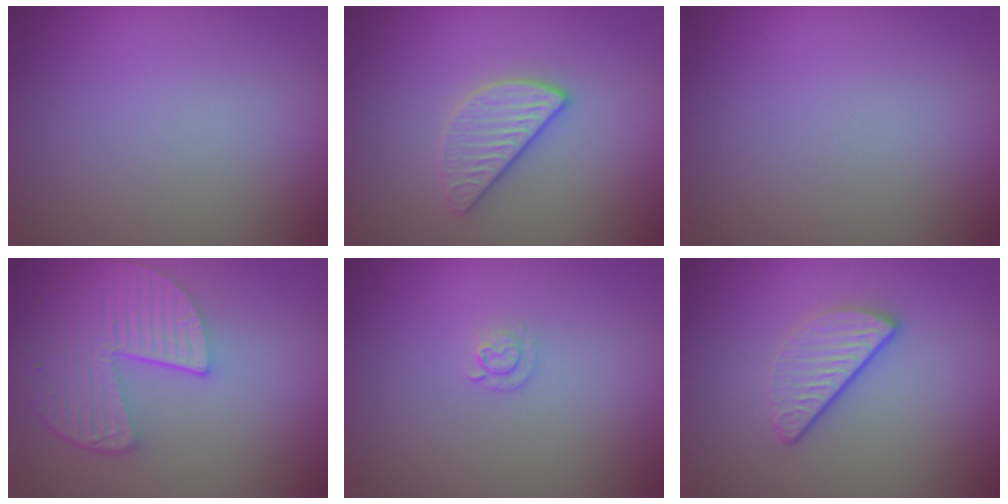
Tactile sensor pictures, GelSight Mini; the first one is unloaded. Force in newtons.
{"total": 2.6, "press": 2.5, "slide": 0.8}
{"total": 0.0}
{"total": 5.2, "press": 4.2, "slide": 3.2}
{"total": 0.9, "press": 0.6, "slide": 0.6}
{"total": 3.0, "press": 2.3, "slide": 1.8}